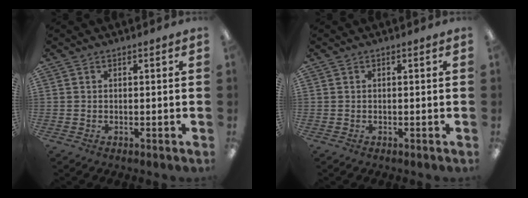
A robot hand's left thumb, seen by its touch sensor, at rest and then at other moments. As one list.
[{"total": 0.0}]